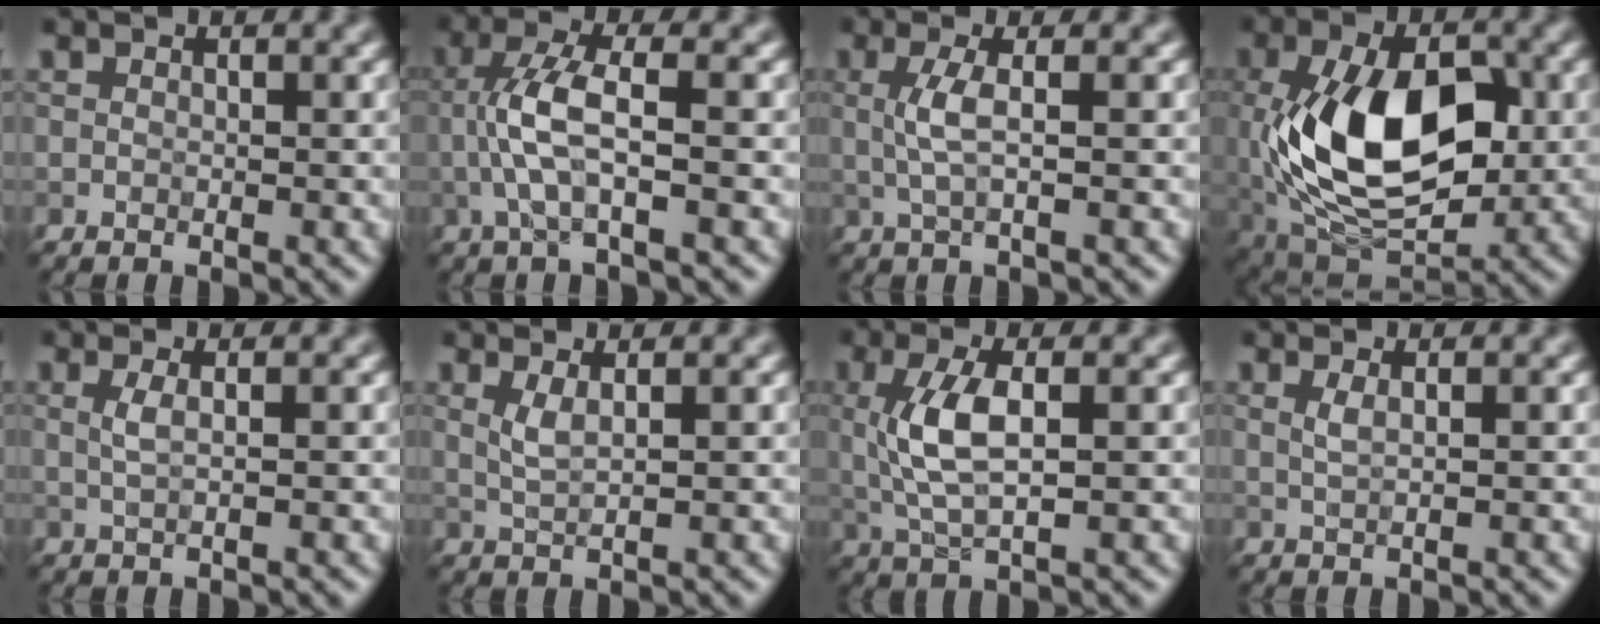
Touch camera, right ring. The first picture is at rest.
{"total": 4.5, "force": [-0.6, 0.8, 4.3], "torque": [-0.090, 0.013, -0.018]}
{"total": 2.7, "force": [0.2, 0.6, 2.6], "torque": [-0.056, 0.003, 0.002]}
{"total": 11.8, "force": [-0.4, 6.4, 9.9], "torque": [-0.179, 0.001, -0.008]}
{"total": 1.6, "force": [0.3, 0.5, 1.5], "torque": [-0.026, 0.001, 0.002]}
{"total": 1.9, "force": [0.7, 0.5, 1.7], "torque": [-0.032, -0.002, 0.014]}
{"total": 4.8, "force": [0.5, 1.6, 4.5], "torque": [-0.100, 0.003, 0.010]}
{"total": 1.4, "force": [0.5, 0.5, 1.2], "torque": [-0.018, 0.001, 0.006]}